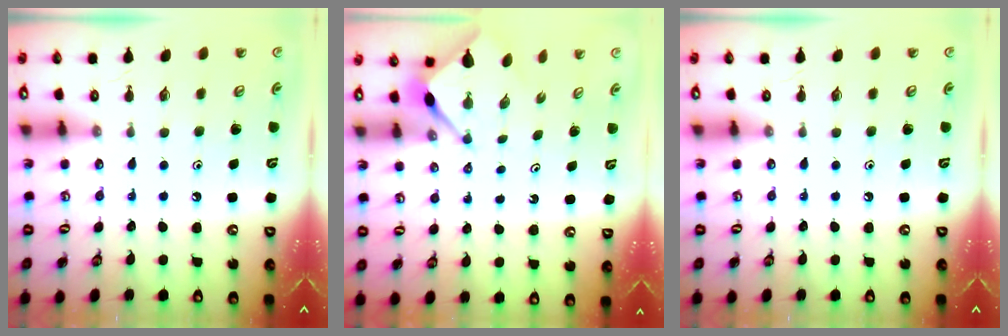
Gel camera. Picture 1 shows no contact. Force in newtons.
{"total": 2.8, "press": 2.8, "slide": 0.3}
{"total": 0.0}